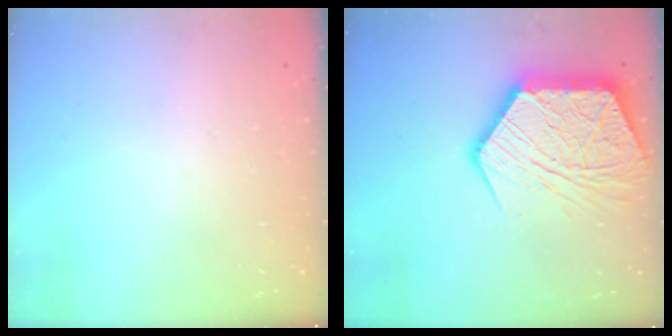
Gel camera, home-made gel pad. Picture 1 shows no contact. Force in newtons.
{"total": 22.9, "press": 22.8, "slide": 2.3}